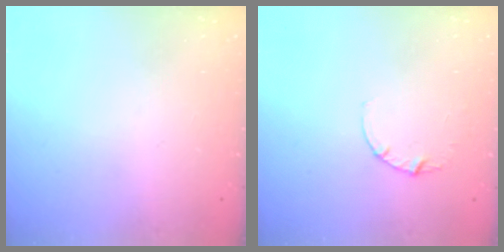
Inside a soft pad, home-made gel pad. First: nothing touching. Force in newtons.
{"total": 2.8, "press": 2.8, "slide": 0.3}